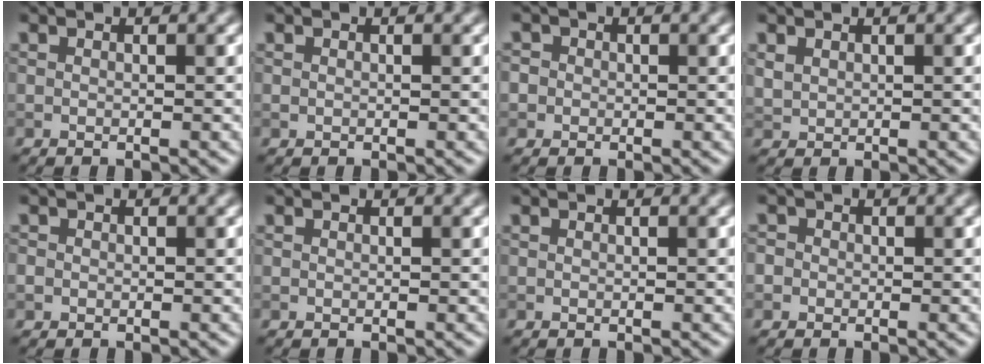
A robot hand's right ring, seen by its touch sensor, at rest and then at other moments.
{"total": 0.0}
{"total": 2.6, "force": [0.4, 2.4, 0.9], "torque": [-0.004, 0.014, -0.011]}
{"total": 1.0, "force": [0.6, 0.8, 0.4], "torque": [-0.015, -0.001, 0.016]}
{"total": 0.9, "force": [-0.3, 0.9, 0.2], "torque": [-0.001, -0.003, -0.007]}
{"total": 0.0}
{"total": 0.0}
{"total": 1.9, "force": [0.1, 1.8, 0.6], "torque": [0.005, 0.011, -0.018]}